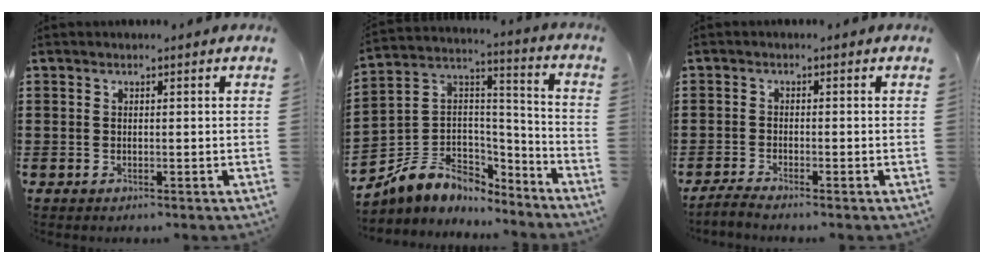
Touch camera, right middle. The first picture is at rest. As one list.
[{"total": 6.6, "force": [-4.5, 4.8, 0.6], "torque": [-0.045, -0.009, -0.091]}, {"total": 1.4, "force": [-1.2, -0.1, 0.6], "torque": [-0.012, 0.000, -0.024]}]